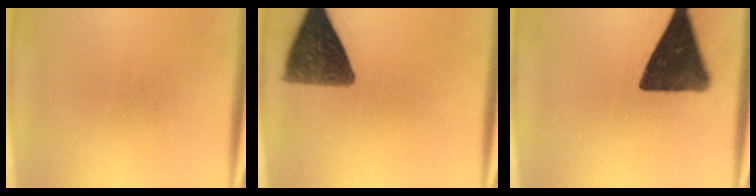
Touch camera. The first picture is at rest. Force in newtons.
{"total": 11.2}
{"total": 14.5}